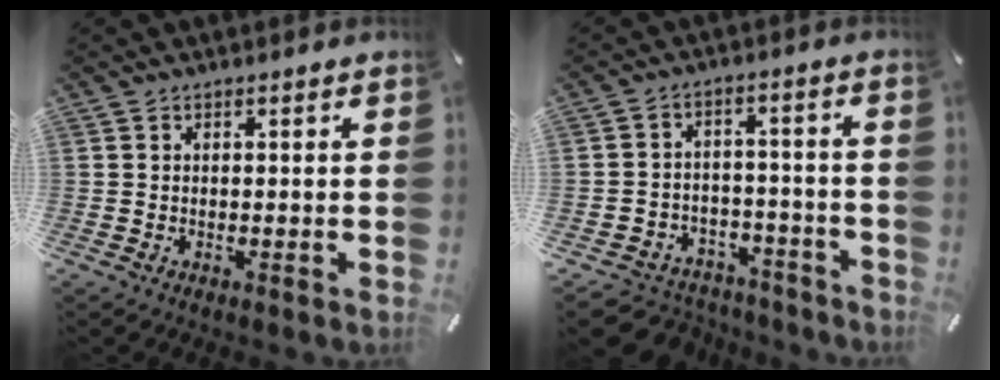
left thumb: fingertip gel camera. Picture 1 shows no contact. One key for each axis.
{"total": 5.4, "fx": -3.1, "fy": 4.2, "fz": 1.2, "tx": -0.024, "ty": 0.018, "tz": -0.059}